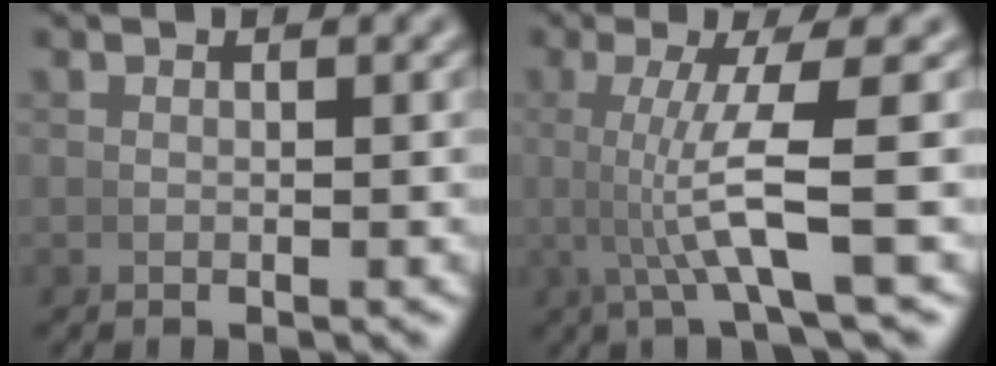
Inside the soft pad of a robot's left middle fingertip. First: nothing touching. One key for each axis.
{"total": 5.0, "fx": 0.0, "fy": -0.5, "fz": 4.9, "tx": -0.091, "ty": -0.006, "tz": 0.004}